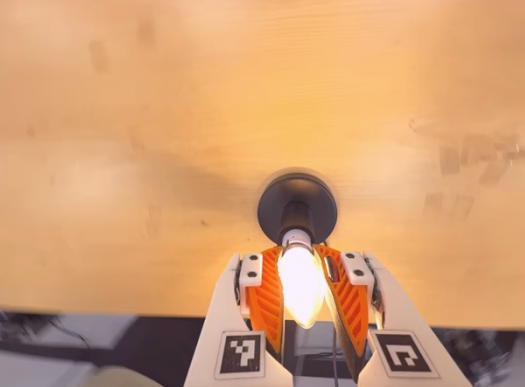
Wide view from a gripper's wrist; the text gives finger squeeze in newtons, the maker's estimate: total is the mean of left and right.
{"total": 25.0, "left": 27.6, "right": 22.5}